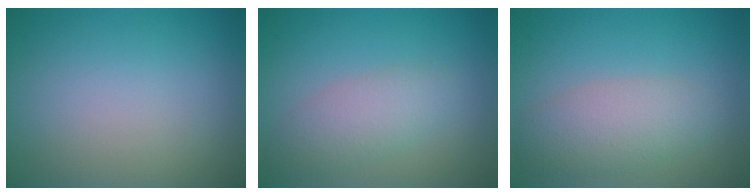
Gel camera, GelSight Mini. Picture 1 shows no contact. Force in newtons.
{"total": 3.2, "press": 3.2, "slide": 0.3}
{"total": 3.9, "press": 3.9, "slide": 0.1}